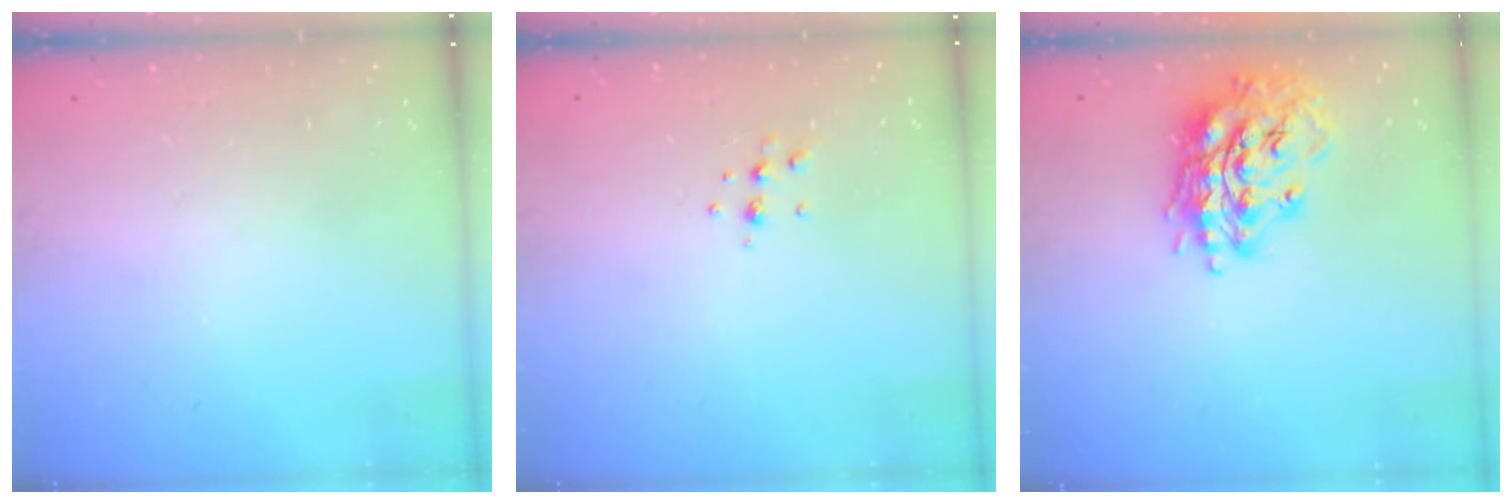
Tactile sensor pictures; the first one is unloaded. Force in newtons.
{"total": 5.3, "press": 5.2, "slide": 1.4}
{"total": 16.5, "press": 16.4, "slide": 1.9}